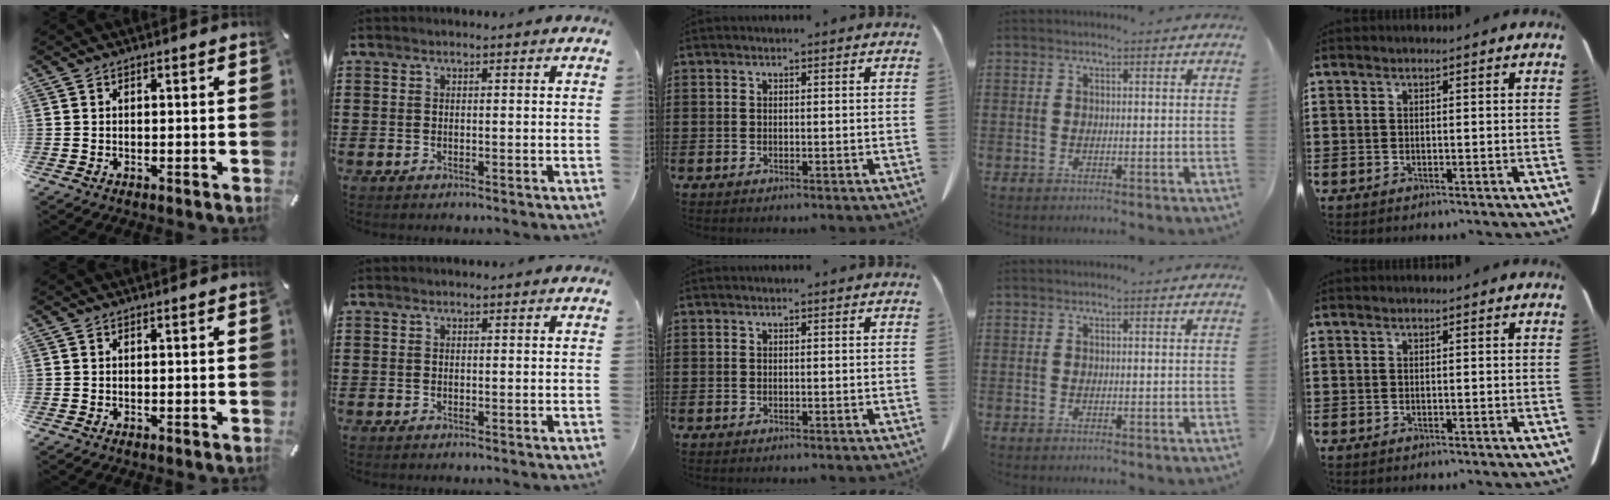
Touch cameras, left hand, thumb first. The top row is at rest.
{}